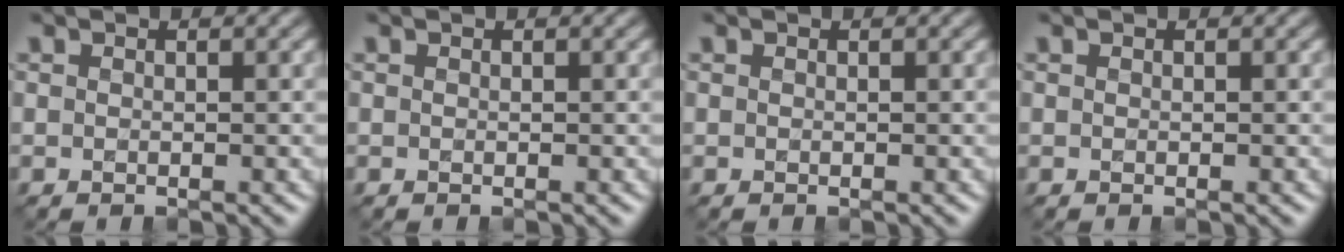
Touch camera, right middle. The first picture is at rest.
{"total": 0.0}
{"total": 0.0}
{"total": 0.0}